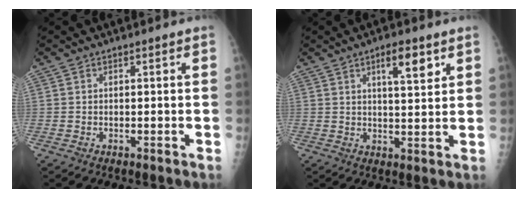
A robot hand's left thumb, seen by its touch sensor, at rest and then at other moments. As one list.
[{"total": 6.3, "force": [3.3, 1.9, 5.1], "torque": [-0.070, -0.017, 0.050]}]